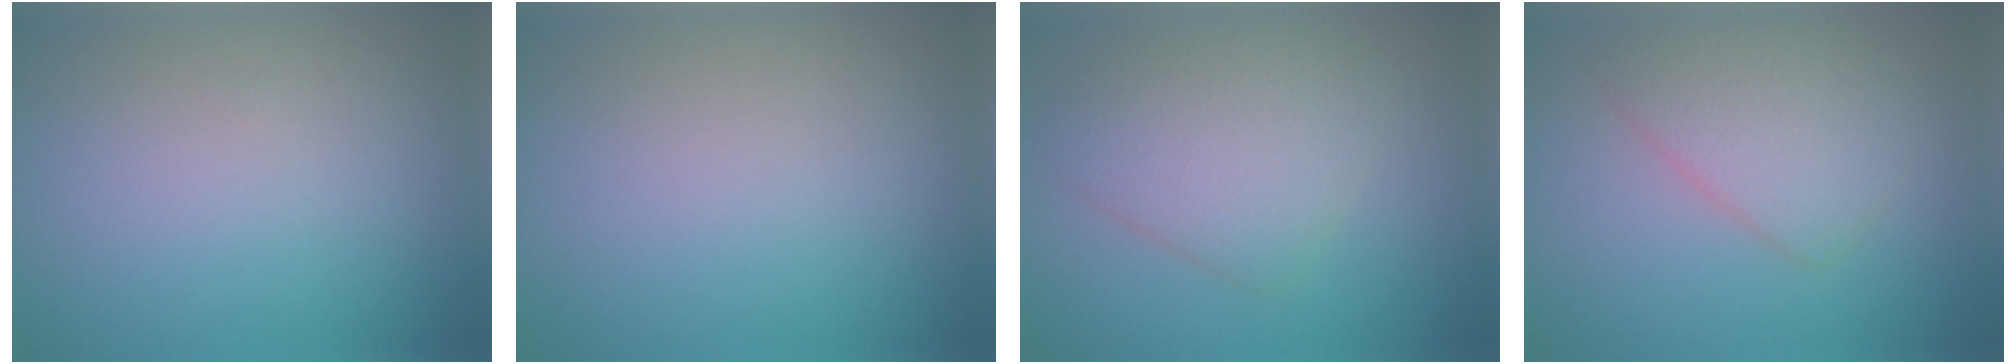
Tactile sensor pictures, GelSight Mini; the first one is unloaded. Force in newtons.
{"total": 0.0}
{"total": 4.5, "press": 4.5, "slide": 0.2}
{"total": 3.5, "press": 3.5, "slide": 0.3}